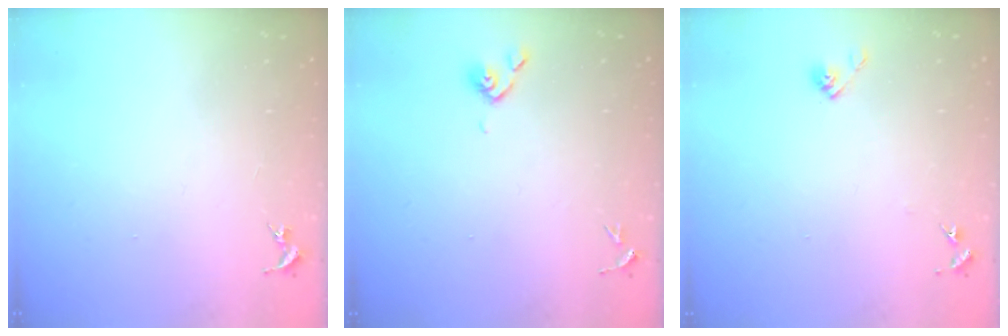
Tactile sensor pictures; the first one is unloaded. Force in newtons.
{"total": 4.4, "press": 4.4, "slide": 0.7}
{"total": 6.2, "press": 6.2, "slide": 0.5}